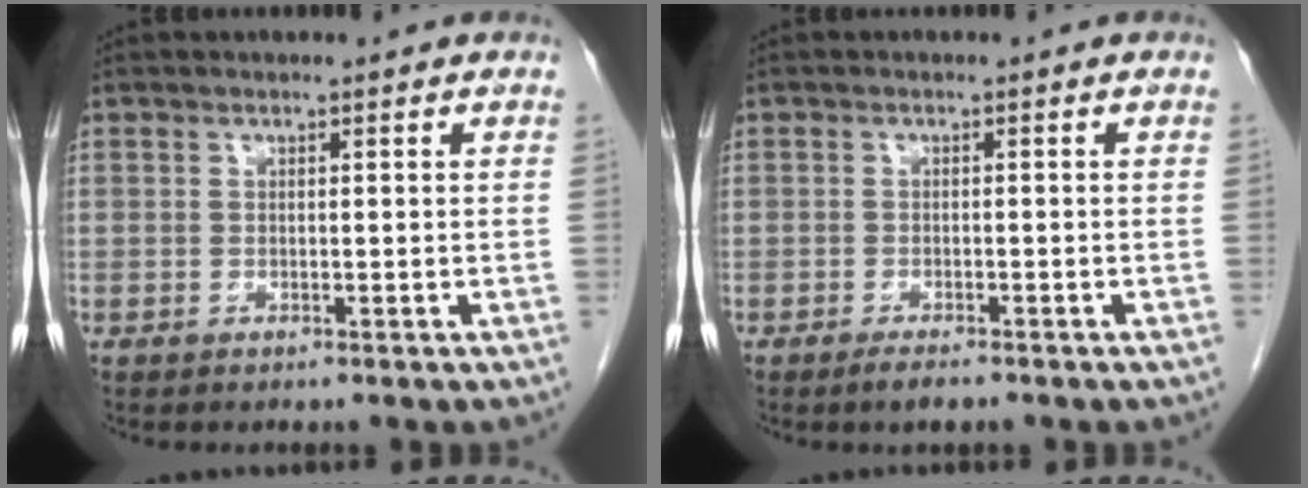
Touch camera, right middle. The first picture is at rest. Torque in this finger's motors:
{"motor_torque": [0.92, -0.54, 0.03, 0.07]}